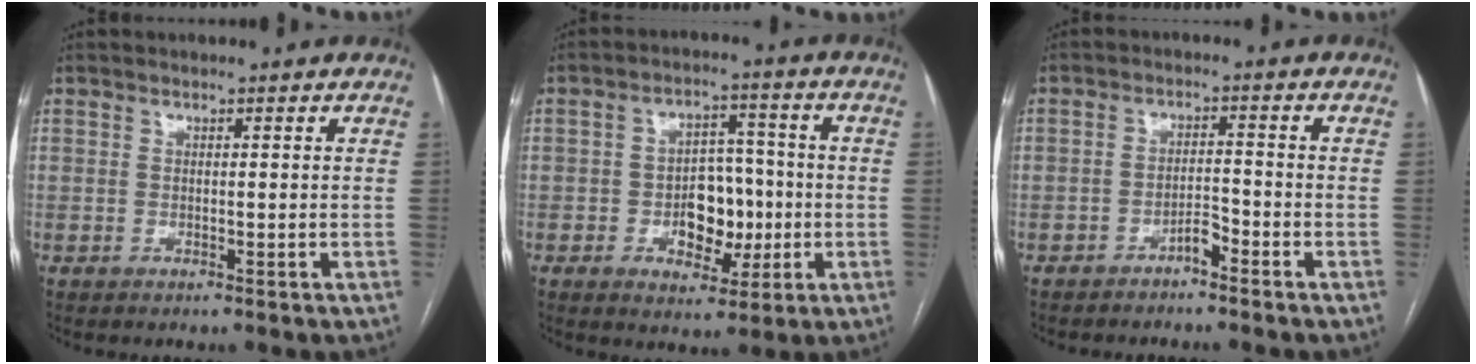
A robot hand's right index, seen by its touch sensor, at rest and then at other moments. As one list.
[{"total": 8.6, "force": [-1.8, 5.4, 6.5], "torque": [-0.097, 0.021, -0.019]}, {"total": 2.9, "force": [-2.4, 0.9, 1.4], "torque": [-0.022, 0.005, -0.042]}]